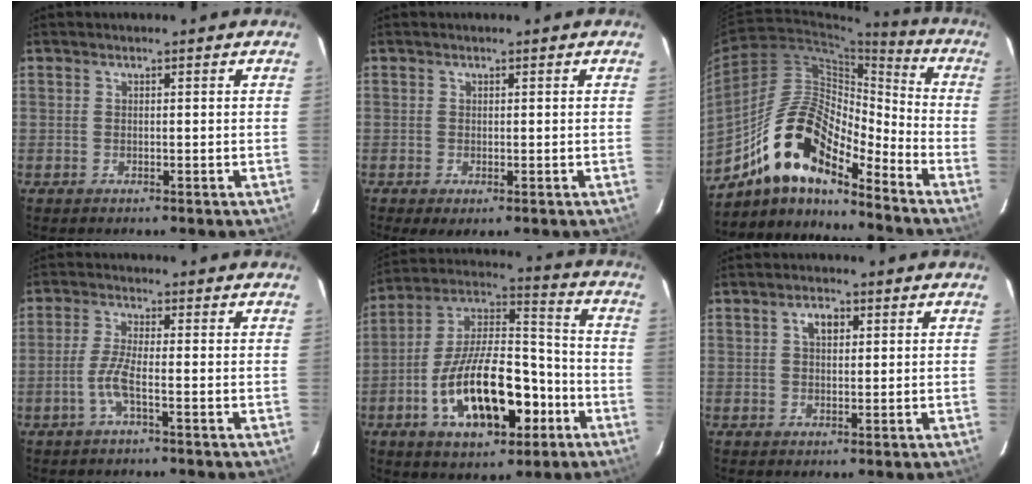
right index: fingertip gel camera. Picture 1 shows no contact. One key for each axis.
{"total": 1.4, "fx": -0.1, "fy": 0.5, "fz": 1.3, "tx": -0.026, "ty": -0.006, "tz": -0.001}
{"total": 16.4, "fx": -12.0, "fy": 5.4, "fz": 9.7, "tx": -0.169, "ty": 0.015, "tz": -0.233}
{"total": 4.3, "fx": -1.9, "fy": 0.2, "fz": 3.9, "tx": -0.090, "ty": 0.000, "tz": -0.039}
{"total": 21.2, "fx": -7.7, "fy": 9.9, "fz": 17.1, "tx": -0.314, "ty": 0.014, "tz": -0.120}
{"total": 3.1, "fx": 1.1, "fy": 1.8, "fz": 2.2, "tx": -0.037, "ty": 0.010, "tz": 0.019}